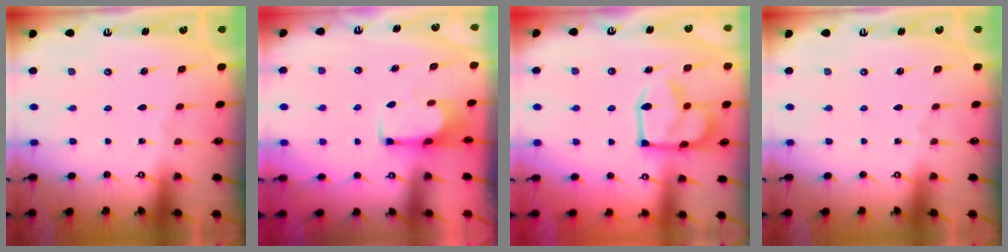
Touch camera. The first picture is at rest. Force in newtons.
{"total": 6.2, "press": 6.1, "slide": 1.2}
{"total": 12.8, "press": 12.8, "slide": 1.3}
{"total": 0.0}